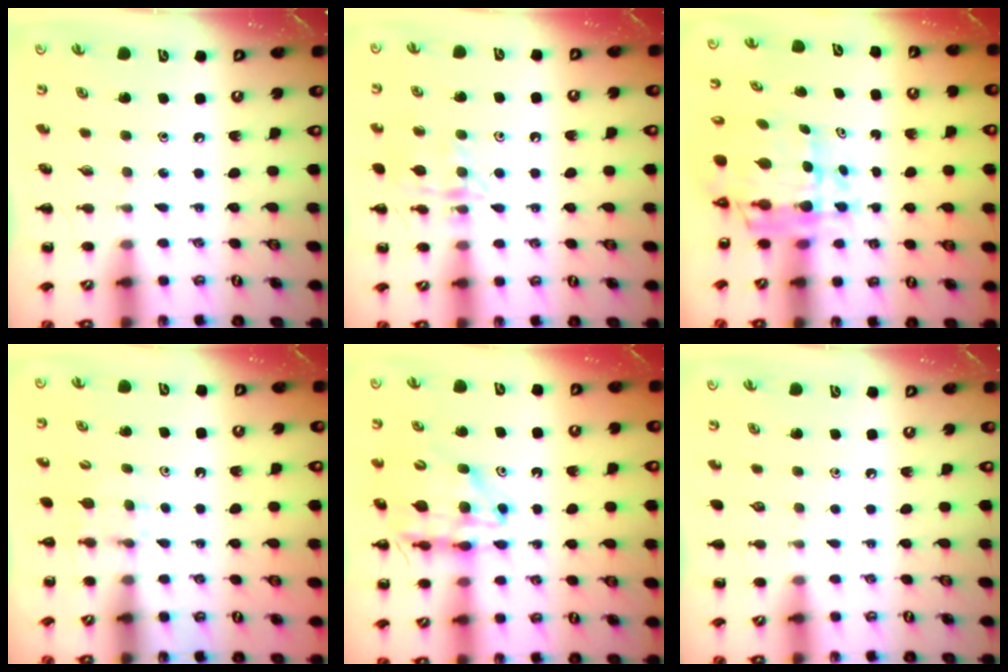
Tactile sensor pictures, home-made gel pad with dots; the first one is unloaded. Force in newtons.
{"total": 12.5, "press": 12.5, "slide": 1.1}
{"total": 8.1, "press": 7.7, "slide": 2.5}
{"total": 4.1, "press": 3.9, "slide": 1.3}
{"total": 12.5, "press": 12.0, "slide": 3.6}
{"total": 0.0}